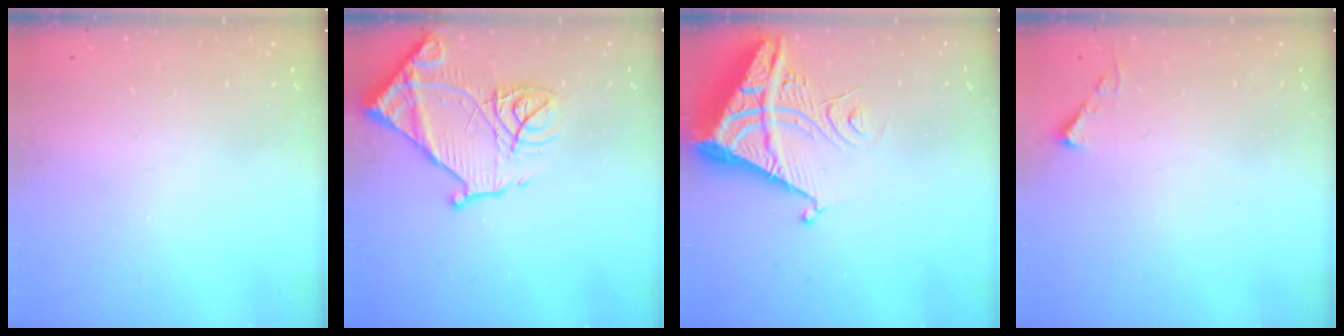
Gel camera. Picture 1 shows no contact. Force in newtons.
{"total": 17.7, "press": 17.7, "slide": 1.5}
{"total": 8.5, "press": 8.4, "slide": 0.9}
{"total": 3.5, "press": 3.5, "slide": 0.4}